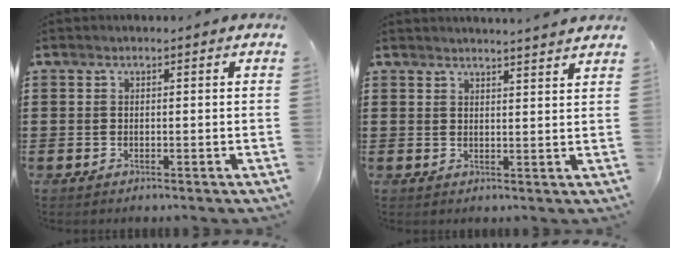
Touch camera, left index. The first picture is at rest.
{"total": 2.6, "force": [2.5, -0.6, 0.2], "torque": [-0.010, -0.010, 0.047]}